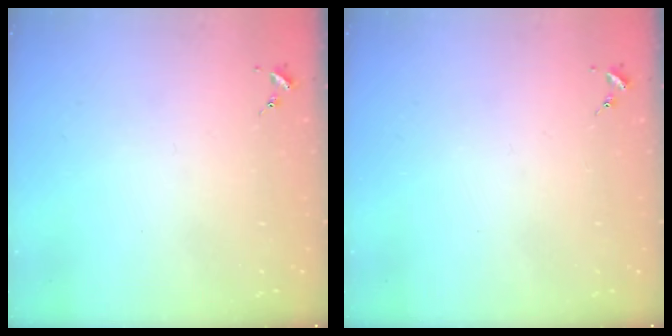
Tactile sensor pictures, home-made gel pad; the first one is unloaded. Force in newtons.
{"total": 0.0}